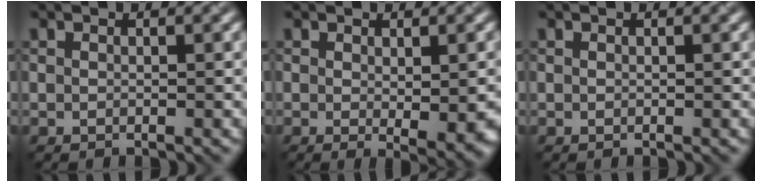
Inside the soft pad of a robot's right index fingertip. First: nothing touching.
{"total": 4.3, "force": [-0.5, 1.0, 4.2], "torque": [-0.051, -0.013, -0.001]}
{"total": 0.0}